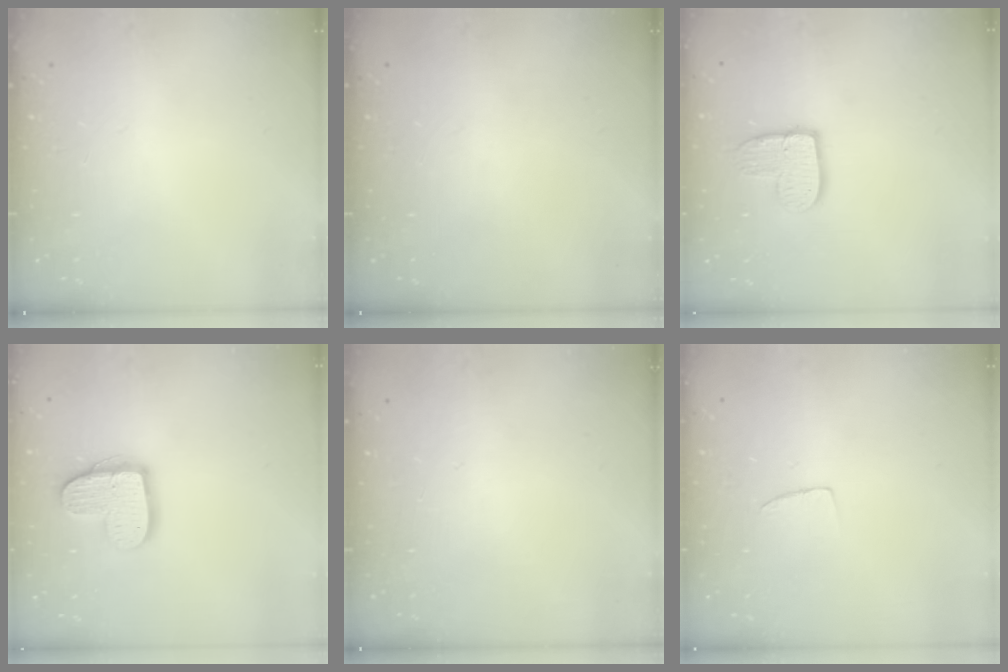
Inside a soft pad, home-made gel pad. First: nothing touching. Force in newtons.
{"total": 0.0}
{"total": 10.7, "press": 10.7, "slide": 1.0}
{"total": 14.5, "press": 14.5, "slide": 1.0}
{"total": 0.0}
{"total": 4.3, "press": 4.3, "slide": 0.3}